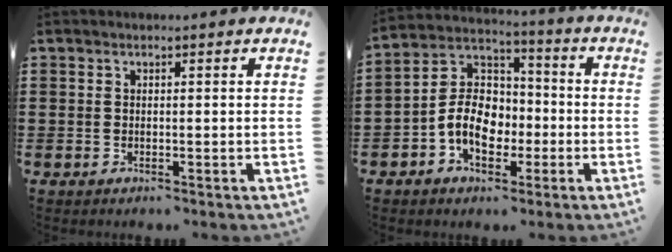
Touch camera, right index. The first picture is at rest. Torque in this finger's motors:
{"motor_torque": [2.14, 0.00, 0.52, 0.20]}